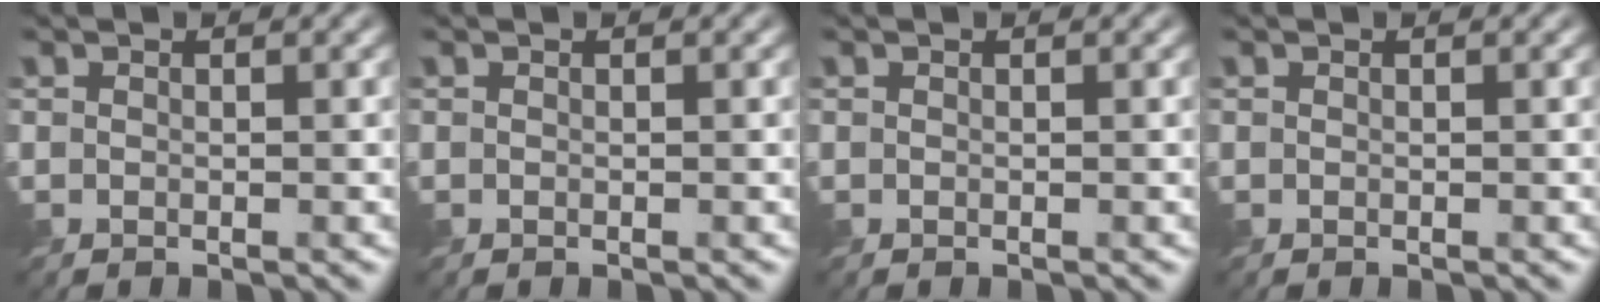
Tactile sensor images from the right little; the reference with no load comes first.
{"total": 0.0}
{"total": 0.0}
{"total": 0.0}